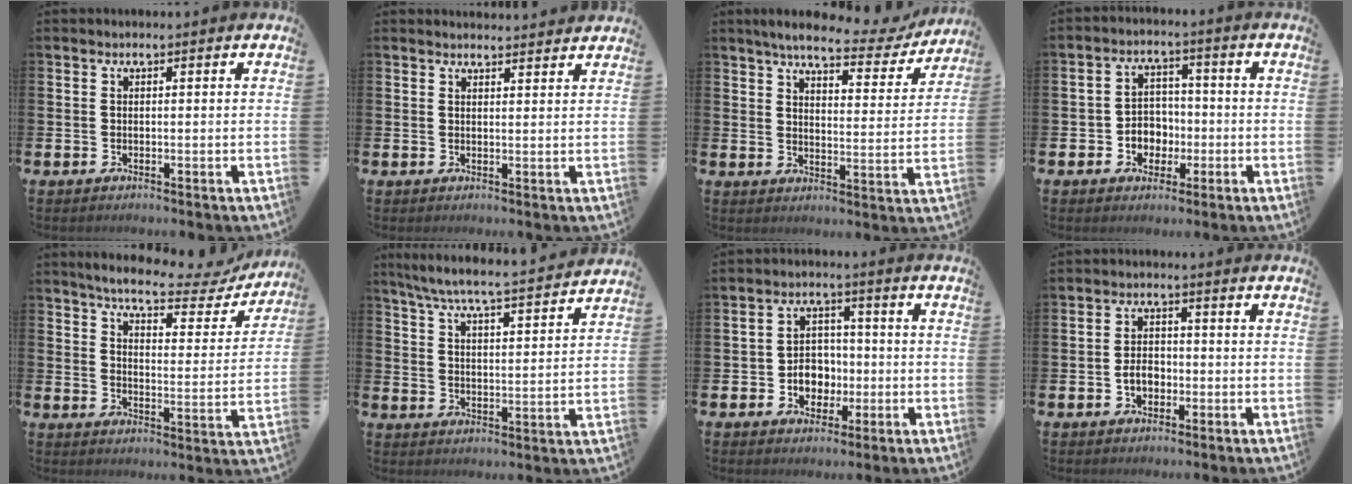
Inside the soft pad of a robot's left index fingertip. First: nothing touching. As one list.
[{"total": 2.2, "force": [2.2, 0.1, -0.1], "torque": [0.008, -0.016, 0.037]}, {"total": 6.0, "force": [5.3, 1.3, 2.6], "torque": [-0.060, -0.033, 0.084]}, {"total": 4.1, "force": [-0.9, 3.8, 1.2], "torque": [-0.028, 0.002, -0.026]}, {"total": 6.5, "force": [5.7, 1.4, 2.8], "torque": [-0.074, -0.033, 0.091]}, {"total": 7.1, "force": [6.6, 0.1, 2.5], "torque": [-0.075, -0.047, 0.114]}, {"total": 4.7, "force": [-1.2, 4.1, 2.0], "torque": [-0.031, 0.003, -0.031]}, {"total": 3.2, "force": [-1.1, 2.3, 2.0], "torque": [-0.029, -0.001, -0.024]}]